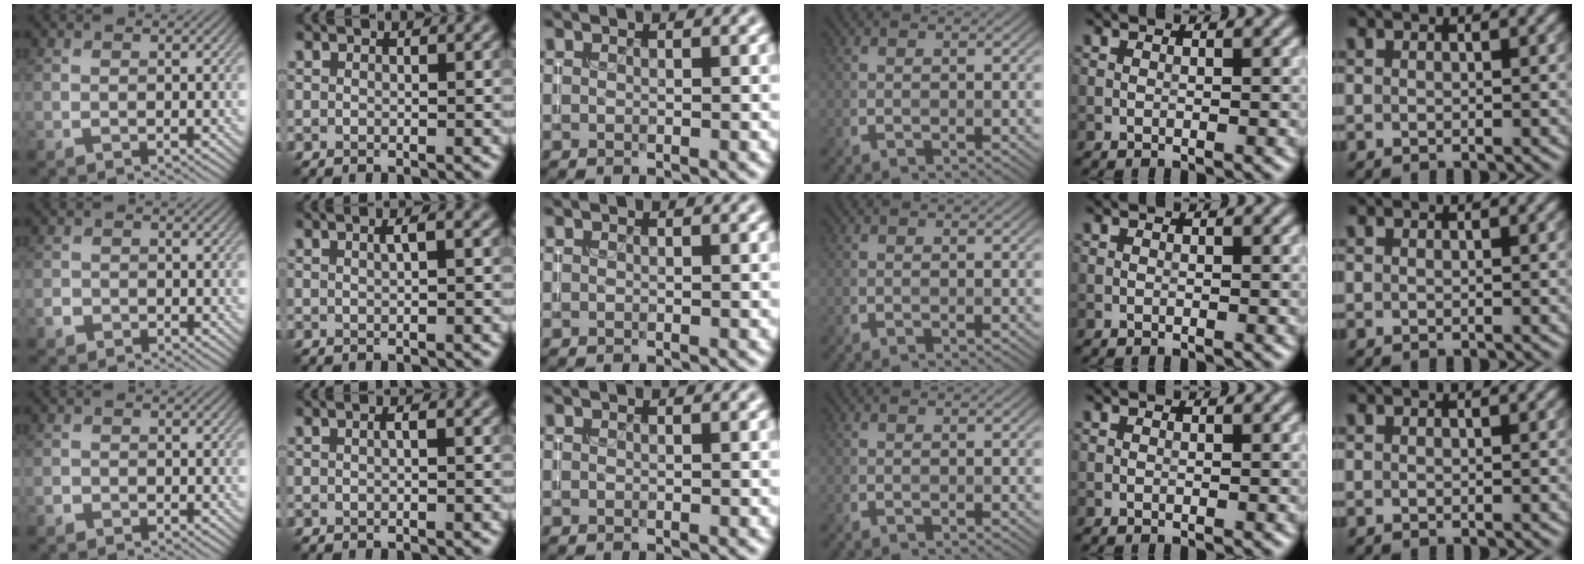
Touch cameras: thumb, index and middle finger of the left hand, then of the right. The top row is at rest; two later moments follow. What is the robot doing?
{"motion": "insert", "object": "coin"}